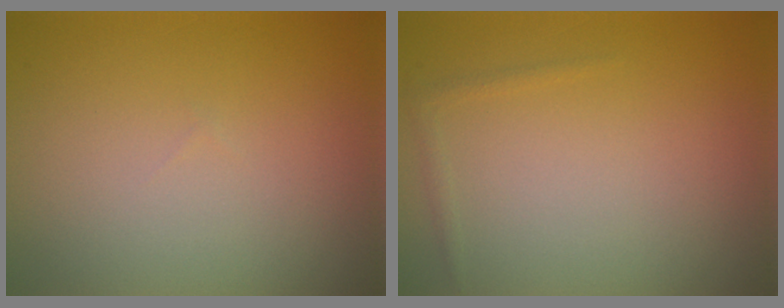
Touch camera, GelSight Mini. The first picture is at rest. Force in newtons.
{"total": 0.6, "press": 0.6, "slide": 0.1}